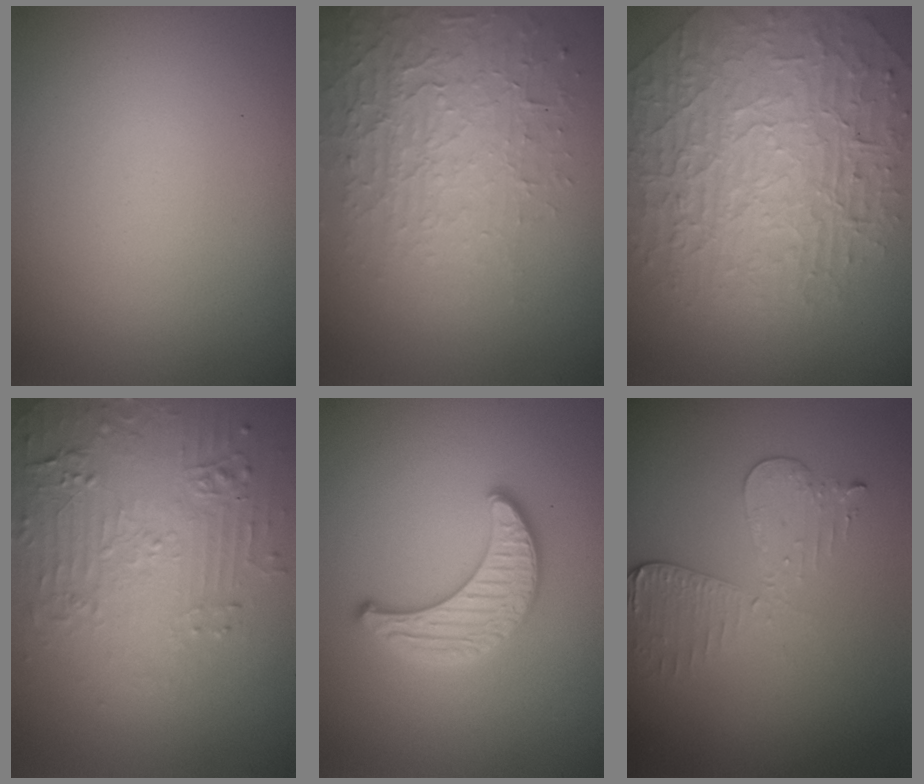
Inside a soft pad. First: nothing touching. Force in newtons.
{"total": 3.7, "press": 3.4, "slide": 1.5}
{"total": 10.2, "press": 6.7, "slide": 7.6}
{"total": 5.0, "press": 3.5, "slide": 3.5}
{"total": 3.2, "press": 3.1, "slide": 0.4}
{"total": 3.0, "press": 2.7, "slide": 1.2}